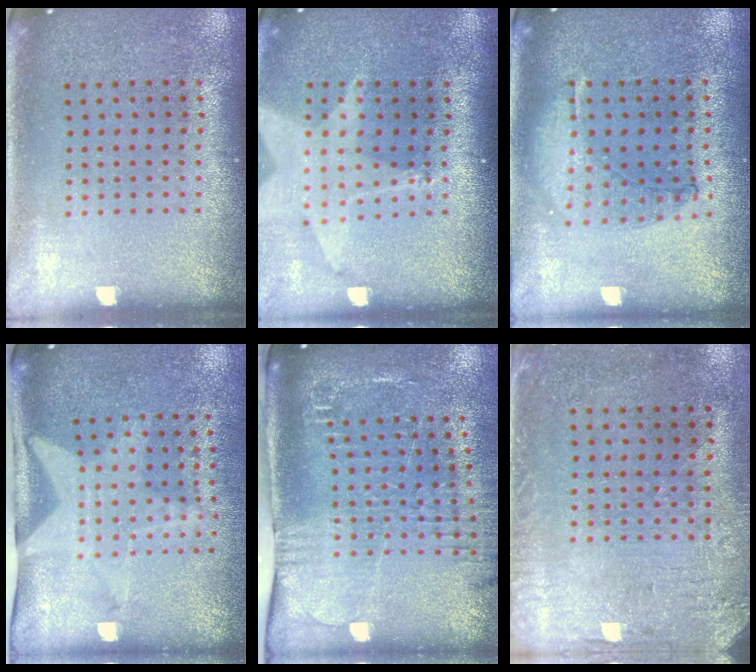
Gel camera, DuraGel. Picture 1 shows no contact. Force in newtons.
{"total": 2.0, "press": 1.6, "slide": 1.3}
{"total": 0.9, "press": 0.9, "slide": 0.3}
{"total": 2.1, "press": 1.5, "slide": 1.4}
{"total": 2.6, "press": 2.1, "slide": 1.6}
{"total": 3.2, "press": 2.5, "slide": 2.0}